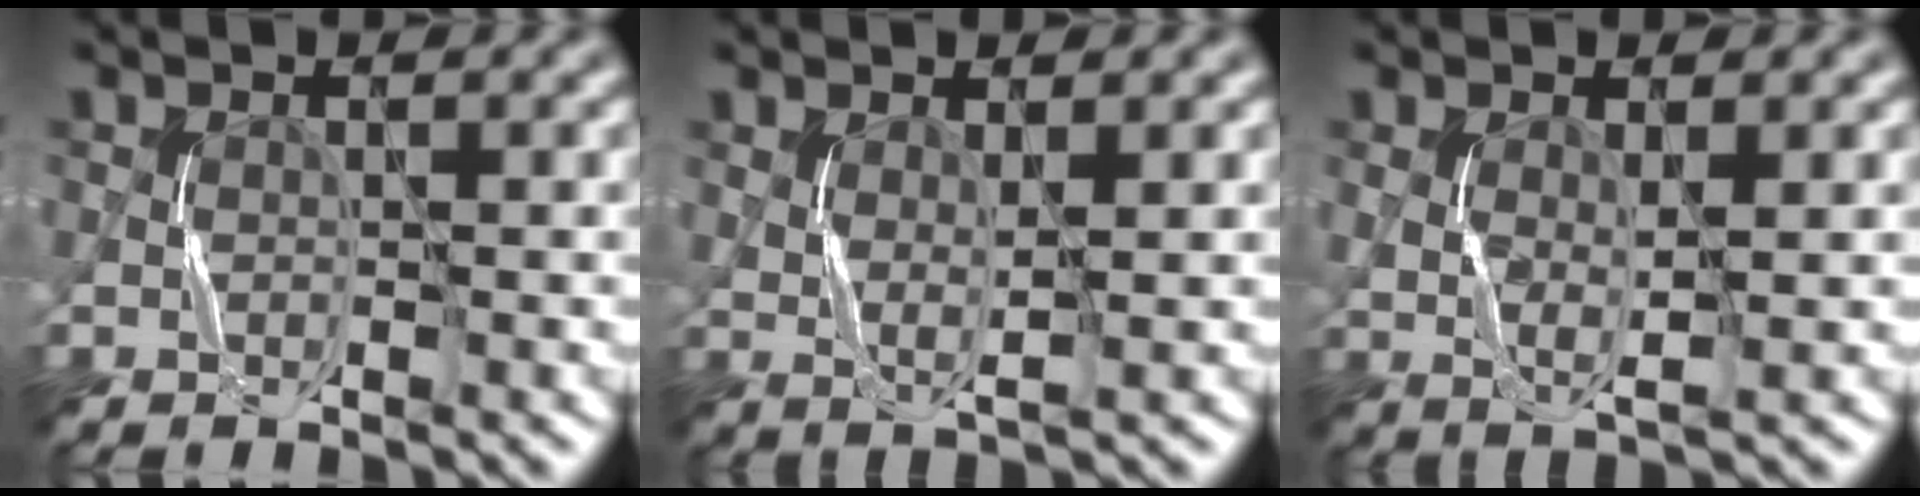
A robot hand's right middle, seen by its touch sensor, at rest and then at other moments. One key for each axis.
{"total": 1.5, "fx": 1.0, "fy": 0.2, "fz": 1.0, "tx": -0.018, "ty": -0.006, "tz": 0.023}
{"total": 2.2, "fx": 0.7, "fy": 1.0, "fz": 1.9, "tx": -0.036, "ty": -0.004, "tz": 0.018}